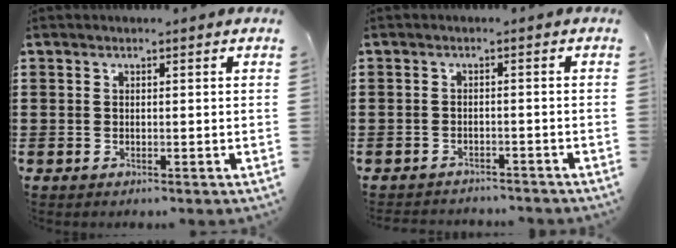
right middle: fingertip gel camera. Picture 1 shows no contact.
{"total": 1.7, "force": [-1.7, 0.1, -0.1], "torque": [-0.004, -0.001, -0.036]}